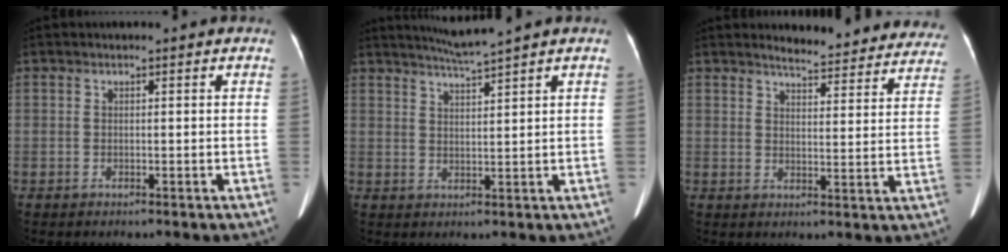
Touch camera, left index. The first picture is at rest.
{"total": 4.3, "force": [3.7, -1.8, 1.3], "torque": [-0.027, -0.008, 0.072]}
{"total": 16.8, "force": [16.0, 3.0, 4.2], "torque": [-0.027, -0.043, 0.169]}